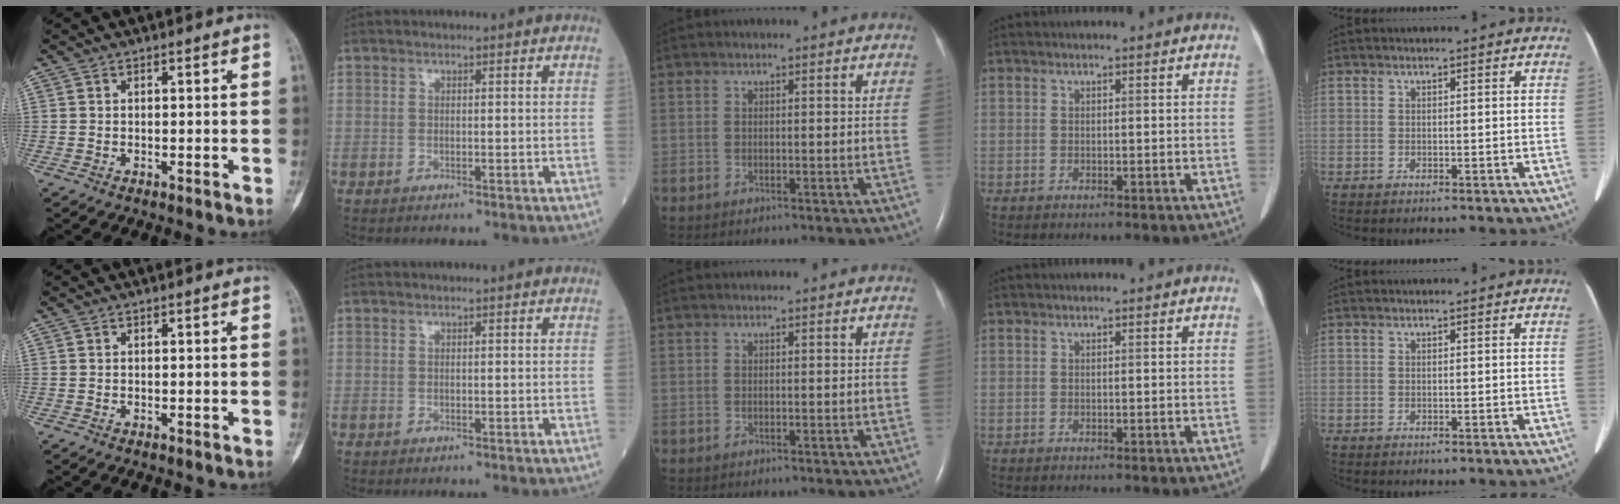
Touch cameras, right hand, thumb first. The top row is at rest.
{}